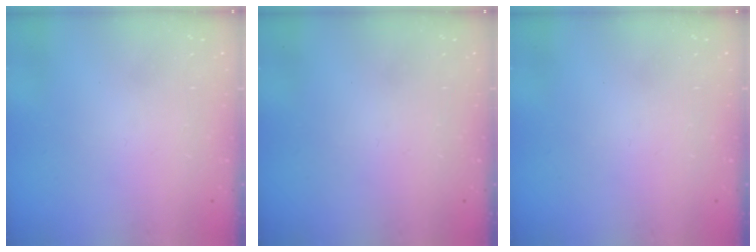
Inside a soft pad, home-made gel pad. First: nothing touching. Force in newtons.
{"total": 0.0}
{"total": 0.0}